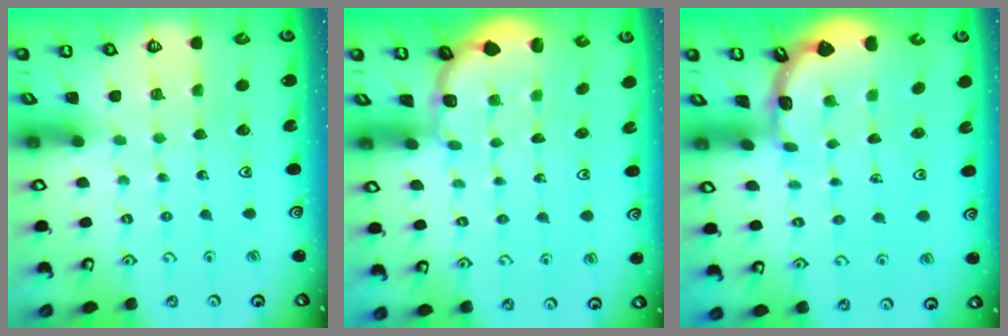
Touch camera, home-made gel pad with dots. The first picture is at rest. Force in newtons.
{"total": 2.0, "press": 1.8, "slide": 0.7}
{"total": 1.8, "press": 1.8, "slide": 0.2}